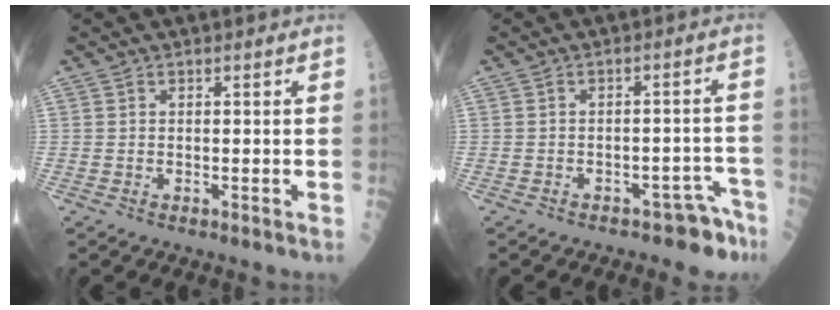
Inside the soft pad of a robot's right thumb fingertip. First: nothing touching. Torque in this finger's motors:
{"motor_torque": [0.96, -0.14, 0.17, -0.40, 0.01]}